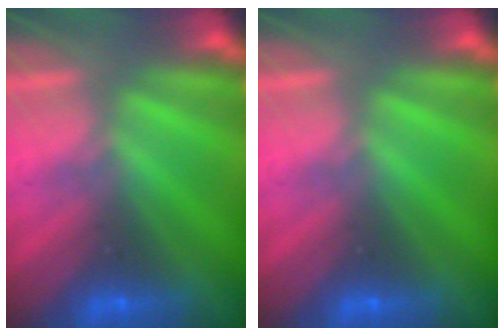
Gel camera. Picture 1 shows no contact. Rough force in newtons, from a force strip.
{"total": 0.0}